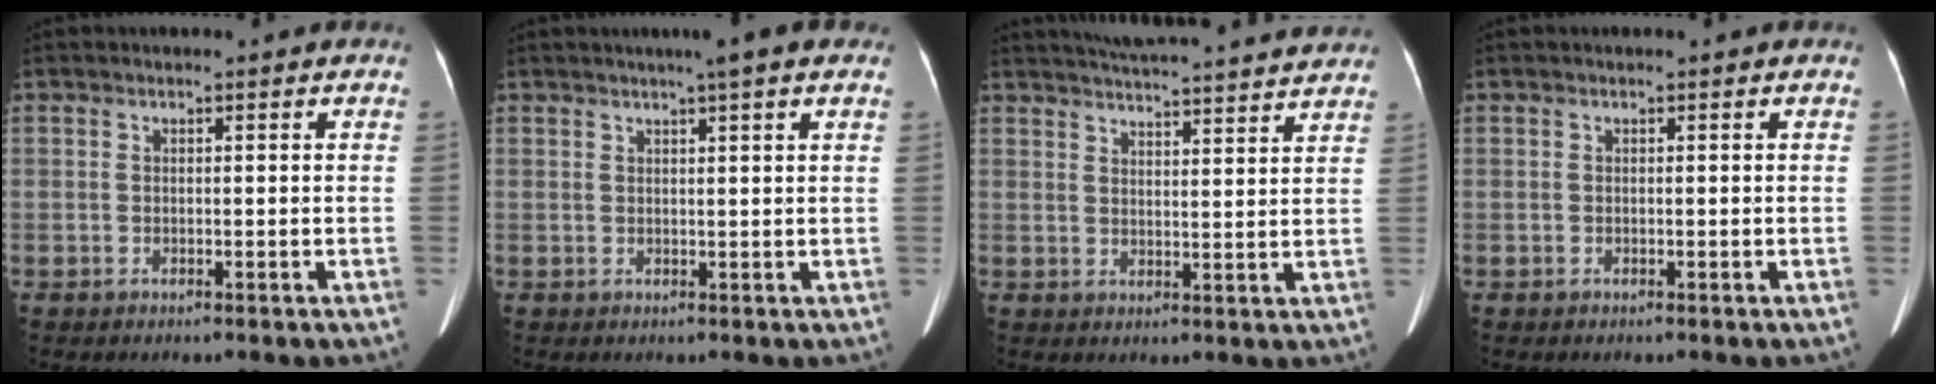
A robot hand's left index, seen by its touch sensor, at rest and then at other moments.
{"total": 4.3, "force": [3.0, -0.2, 3.1], "torque": [-0.043, 0.019, 0.041]}
{"total": 19.0, "force": [17.7, 1.1, 6.9], "torque": [-0.101, 0.013, 0.230]}
{"total": 0.0}